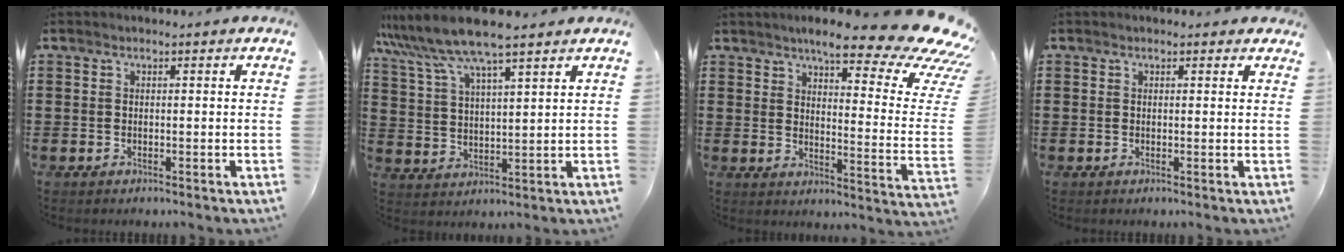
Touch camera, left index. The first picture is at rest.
{"total": 8.5, "force": [7.1, 0.6, 4.7], "torque": [-0.115, -0.025, 0.125]}
{"total": 13.2, "force": [9.7, 2.1, 8.8], "torque": [-0.143, -0.065, 0.156]}
{"total": 0.5, "force": [0.3, 0.4, 0.2], "torque": [-0.006, 0.005, 0.004]}